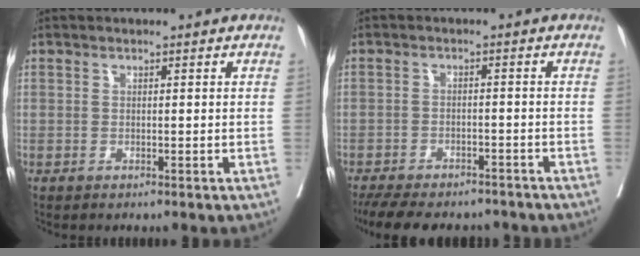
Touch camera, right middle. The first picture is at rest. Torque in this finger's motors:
{"motor_torque": [1.04, -1.10, 0.18, 0.06]}